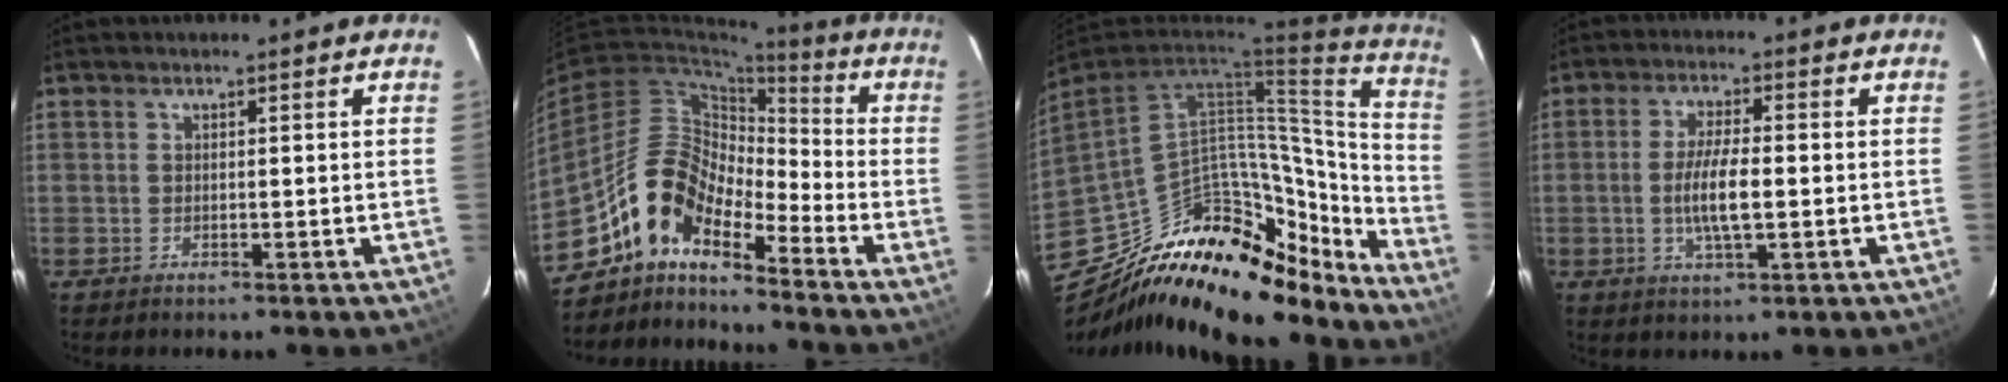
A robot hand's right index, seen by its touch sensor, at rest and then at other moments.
{"total": 12.3, "force": [-9.6, 4.4, 6.2], "torque": [-0.108, 0.017, -0.196]}
{"total": 29.6, "force": [-22.9, 12.4, 14.1], "torque": [-0.229, 0.034, -0.328]}
{"total": 6.9, "force": [-1.0, 1.6, 6.6], "torque": [-0.129, -0.003, -0.018]}